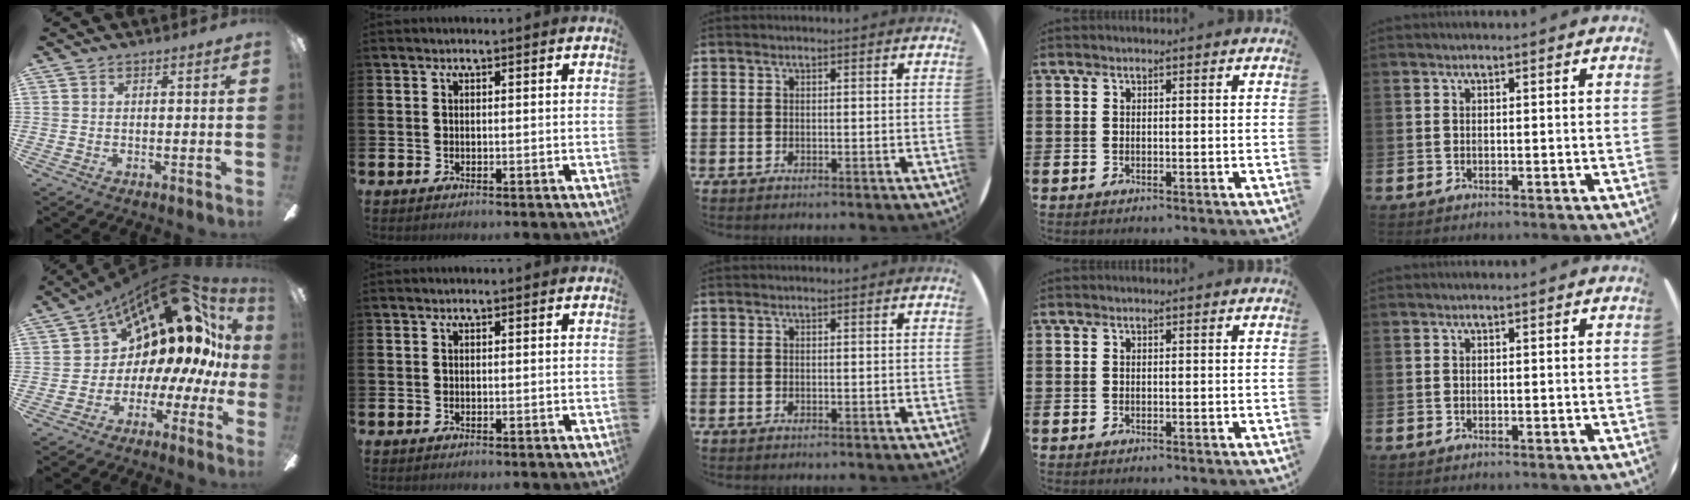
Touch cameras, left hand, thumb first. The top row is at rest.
{"thumb": {"total": 15.9, "force": [11.5, 7.2, 8.3], "torque": [-0.128, -0.096, 0.203]}}